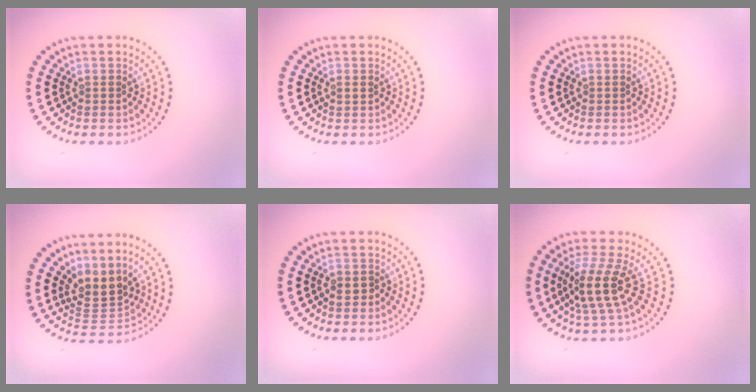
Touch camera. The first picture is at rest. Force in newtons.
{"total": 0.9, "press": 0.9, "slide": 0.2}
{"total": 0.0}
{"total": 3.4, "press": 2.7, "slide": 2.0}
{"total": 0.9, "press": 0.8, "slide": 0.3}
{"total": 4.2, "press": 3.5, "slide": 2.3}